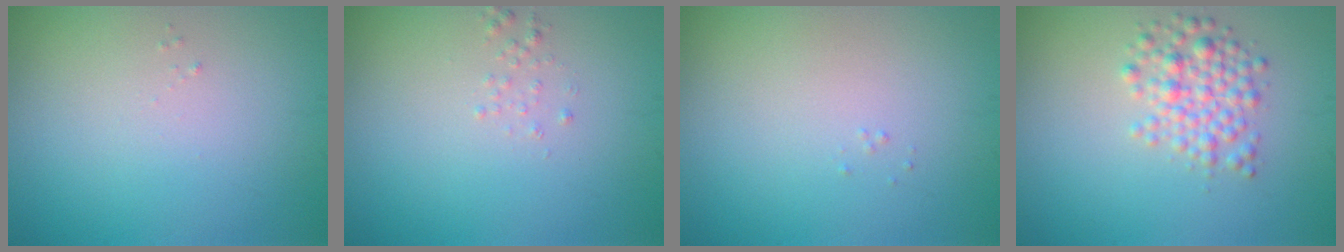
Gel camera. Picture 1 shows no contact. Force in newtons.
{"total": 0.7, "press": 0.6, "slide": 0.1}
{"total": 0.0}
{"total": 3.2, "press": 3.2, "slide": 0.2}